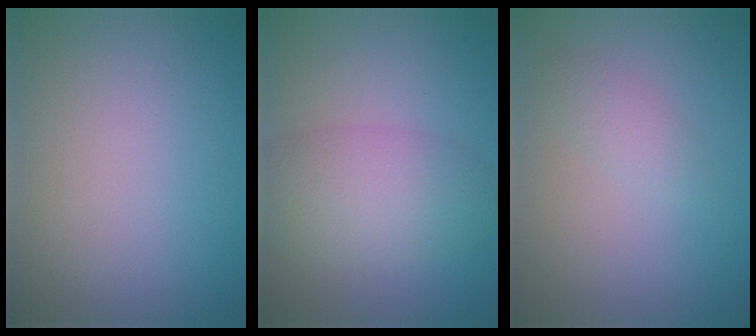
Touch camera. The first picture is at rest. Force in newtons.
{"total": 5.0, "press": 5.0, "slide": 0.3}
{"total": 1.4, "press": 1.4, "slide": 0.1}